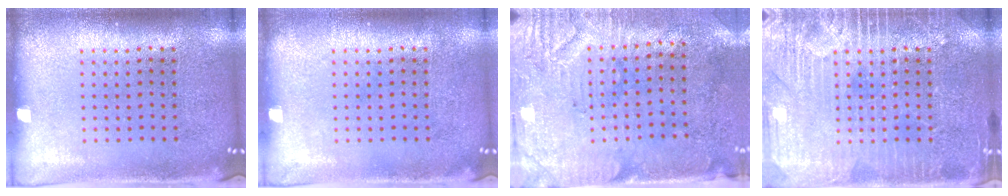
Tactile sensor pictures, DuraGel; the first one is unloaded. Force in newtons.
{"total": 0.0}
{"total": 3.0, "press": 2.5, "slide": 1.6}
{"total": 4.7, "press": 4.6, "slide": 0.6}